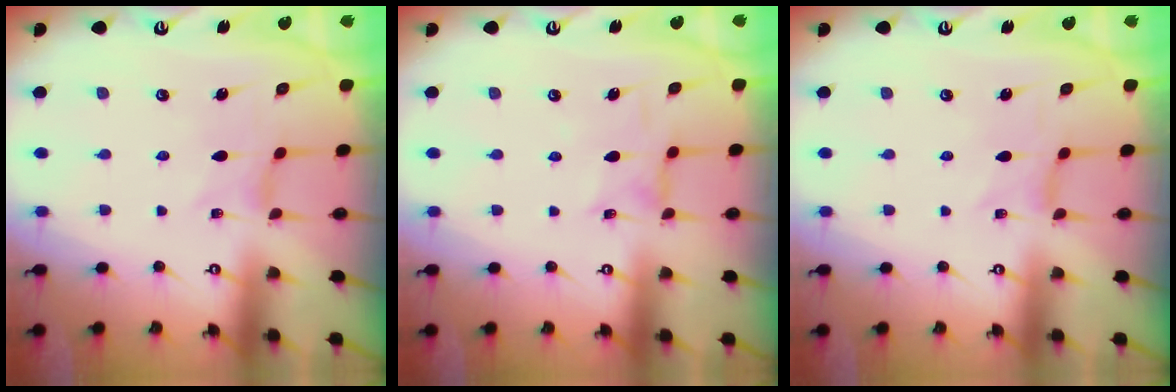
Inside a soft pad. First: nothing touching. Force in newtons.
{"total": 1.7, "press": 1.6, "slide": 0.4}
{"total": 0.0}